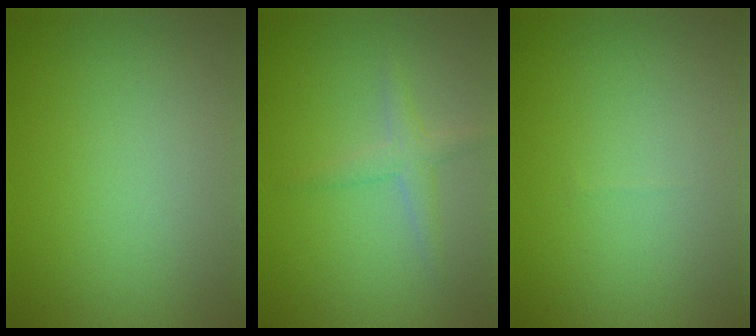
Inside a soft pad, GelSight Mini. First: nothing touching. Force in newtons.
{"total": 1.9, "press": 1.9, "slide": 0.1}
{"total": 0.0}